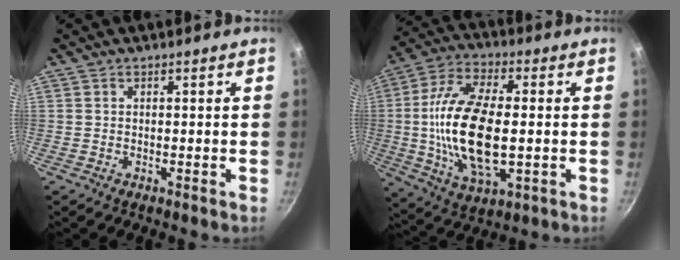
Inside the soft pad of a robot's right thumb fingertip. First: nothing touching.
{"total": 19.5, "force": [-0.6, 9.2, 17.2], "torque": [-0.336, 0.006, -0.016]}